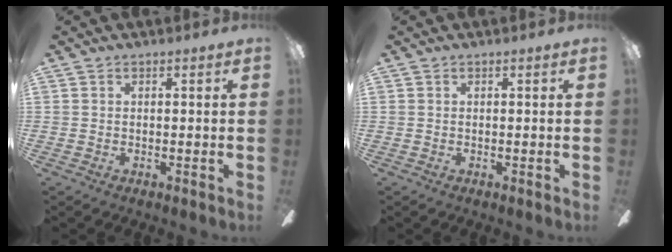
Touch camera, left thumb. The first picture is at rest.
{"total": 0.0}